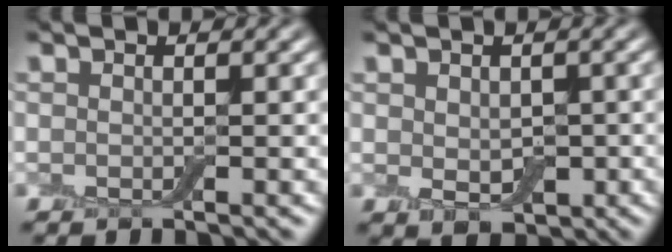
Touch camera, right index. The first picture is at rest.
{"total": 3.0, "force": [-0.2, 2.0, 2.2], "torque": [-0.032, -0.009, 0.001]}